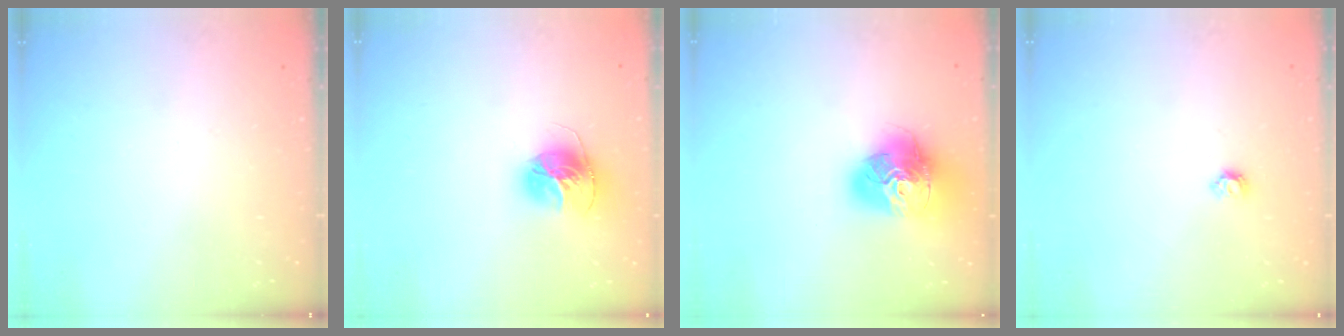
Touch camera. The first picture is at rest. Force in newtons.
{"total": 14.3, "press": 14.3, "slide": 1.5}
{"total": 18.8, "press": 18.6, "slide": 2.1}
{"total": 4.0, "press": 4.0, "slide": 0.6}